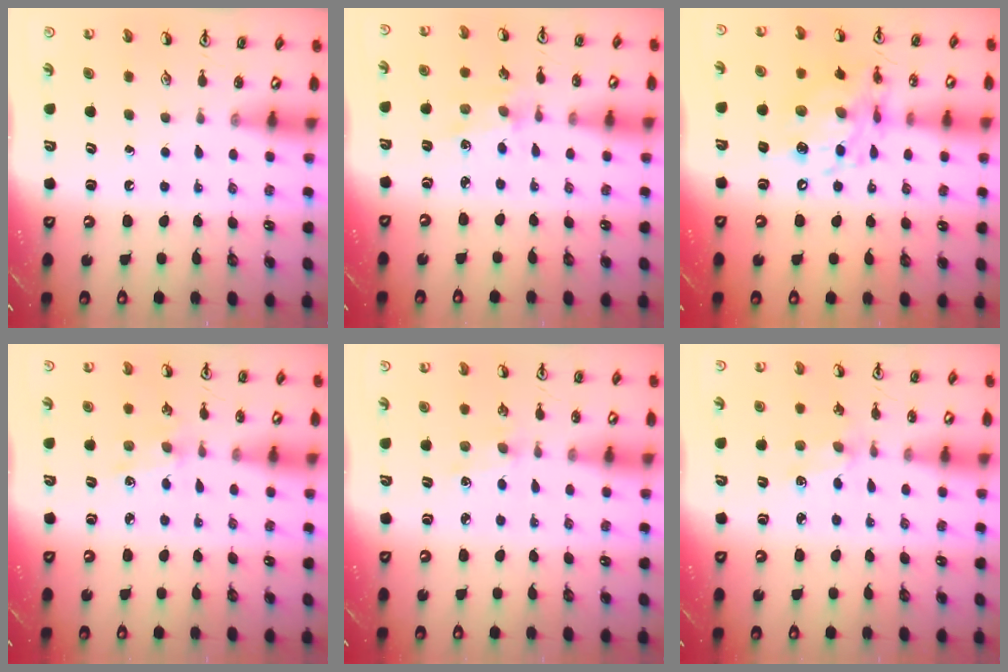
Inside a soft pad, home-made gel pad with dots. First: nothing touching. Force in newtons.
{"total": 1.7, "press": 1.7, "slide": 0.3}
{"total": 13.8, "press": 13.8, "slide": 1.1}
{"total": 2.5, "press": 2.5, "slide": 0.4}
{"total": 1.4, "press": 1.3, "slide": 0.3}
{"total": 1.9, "press": 1.8, "slide": 0.2}